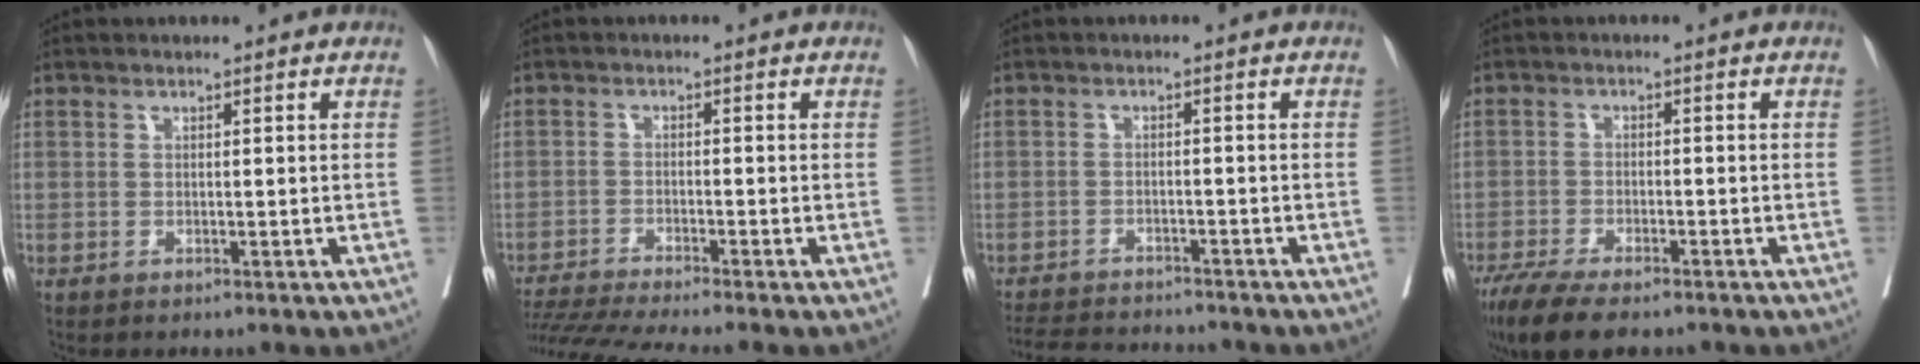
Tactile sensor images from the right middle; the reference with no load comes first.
{"total": 9.4, "force": [-8.3, -1.5, 4.1], "torque": [-0.056, -0.019, -0.139]}
{"total": 9.6, "force": [-9.2, 1.4, 2.6], "torque": [-0.044, -0.002, -0.134]}
{"total": 9.0, "force": [-6.9, 2.2, 5.3], "torque": [-0.085, -0.018, -0.115]}